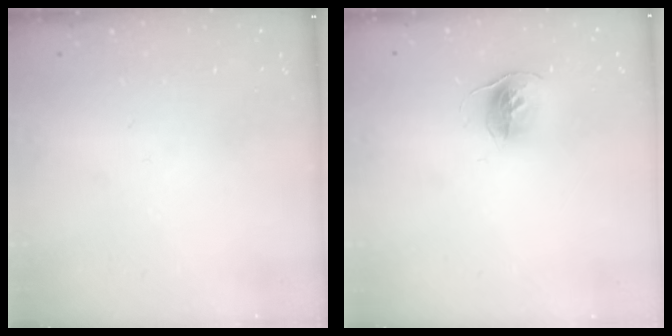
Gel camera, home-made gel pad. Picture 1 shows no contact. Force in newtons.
{"total": 11.1, "press": 11.1, "slide": 0.9}